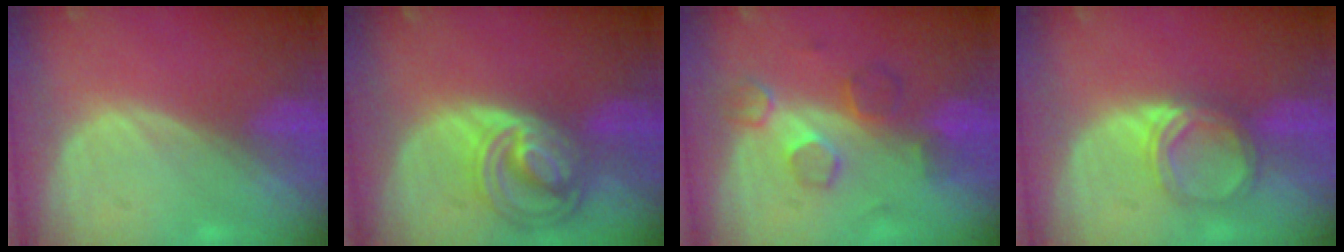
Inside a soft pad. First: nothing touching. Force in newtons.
{"total": 8.8, "press": 7.6, "slide": 4.4}
{"total": 5.7, "press": 5.5, "slide": 1.3}
{"total": 5.2, "press": 4.7, "slide": 2.3}